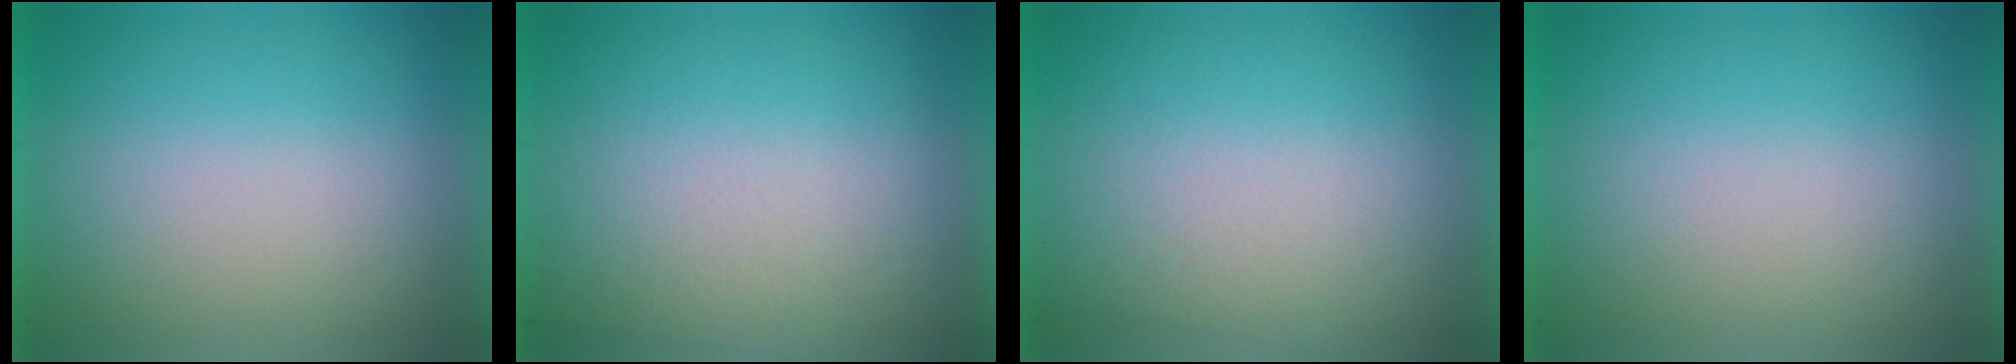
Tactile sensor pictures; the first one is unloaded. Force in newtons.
{"total": 2.9}
{"total": 2.6}
{"total": 0.0}